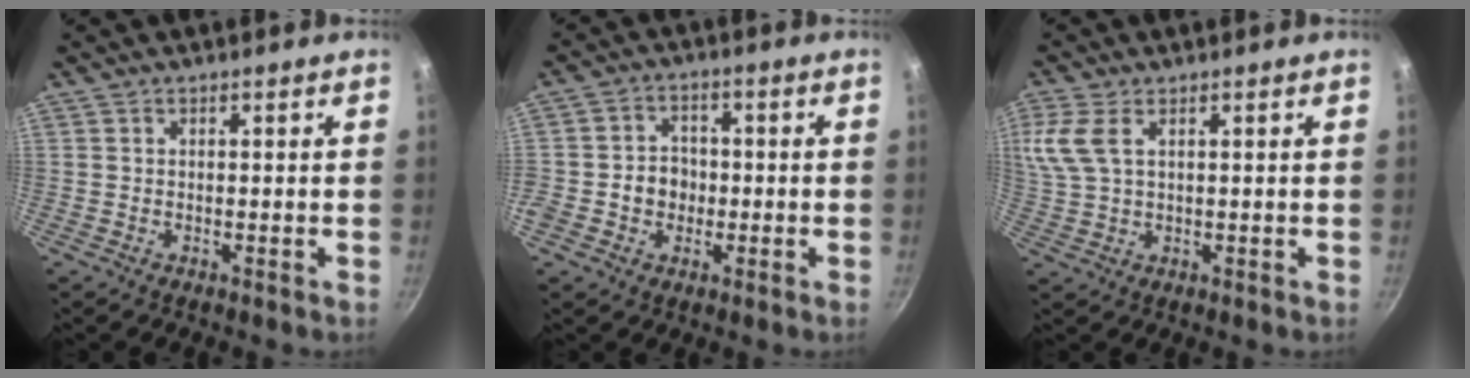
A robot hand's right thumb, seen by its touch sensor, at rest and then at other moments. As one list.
[{"total": 6.1, "force": [-1.3, 5.4, 2.6], "torque": [-0.011, 0.017, -0.030]}, {"total": 7.1, "force": [2.6, 3.8, 5.4], "torque": [-0.125, 0.008, 0.055]}]